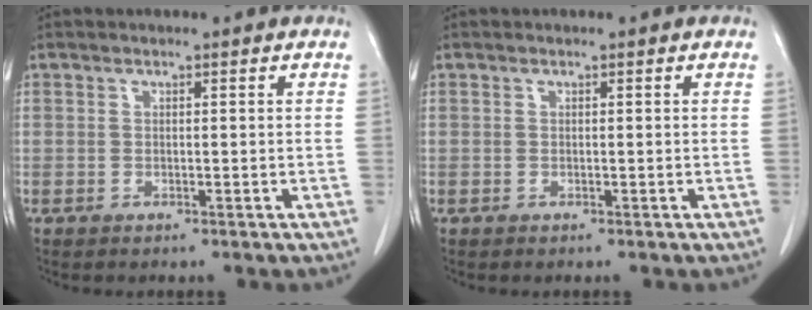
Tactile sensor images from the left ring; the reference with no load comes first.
{"total": 0.0}